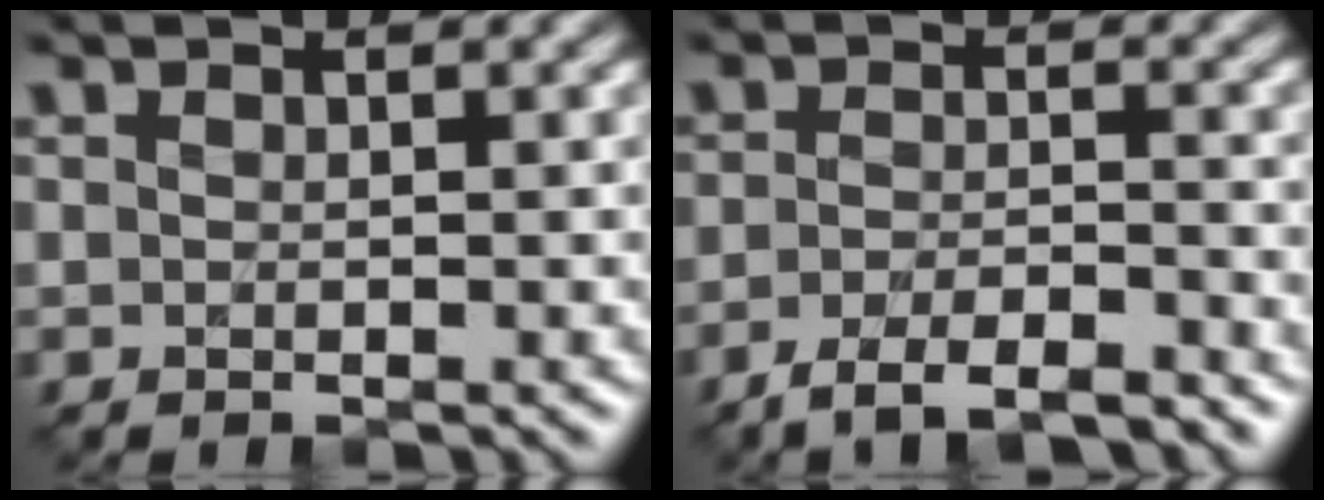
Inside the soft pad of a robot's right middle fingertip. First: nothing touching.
{"total": 4.9, "force": [-3.9, 1.1, 2.8], "torque": [-0.046, -0.007, -0.064]}